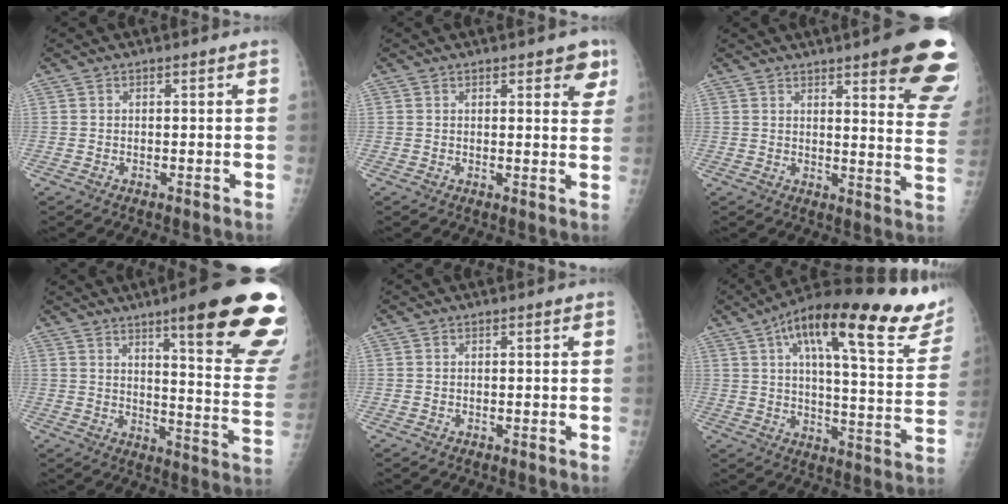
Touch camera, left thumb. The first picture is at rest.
{"total": 4.5, "force": [2.7, 1.9, 3.1], "torque": [-0.008, -0.013, 0.026]}
{"total": 17.5, "force": [10.5, 3.7, 13.6], "torque": [-0.138, -0.051, 0.115]}
{"total": 24.1, "force": [14.0, 3.7, 19.2], "torque": [-0.208, -0.063, 0.187]}
{"total": 0.0}
{"total": 28.9, "force": [16.7, 7.6, 22.3], "torque": [-0.296, -0.024, 0.229]}